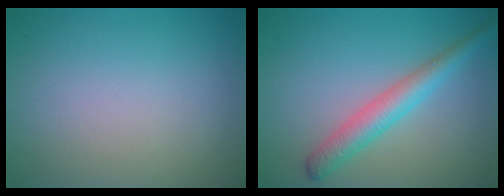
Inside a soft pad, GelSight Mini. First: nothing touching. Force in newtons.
{"total": 3.6, "press": 3.6, "slide": 0.1}